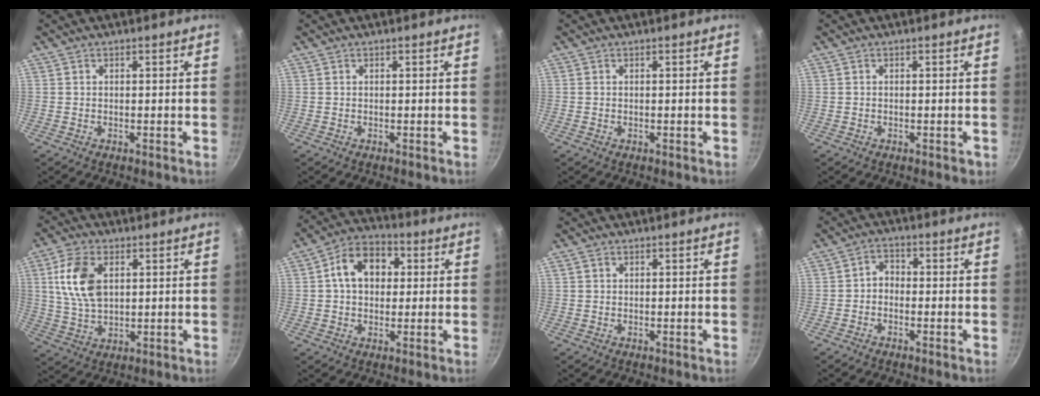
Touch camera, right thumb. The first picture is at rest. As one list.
[{"total": 0.0}, {"total": 0.0}, {"total": 0.9, "force": [-0.4, 0.5, 0.6], "torque": [-0.008, 0.003, -0.005]}, {"total": 11.2, "force": [2.9, 6.7, 8.4], "torque": [-0.153, -0.007, 0.058]}, {"total": 11.3, "force": [2.1, 8.3, 7.4], "torque": [-0.083, 0.021, 0.019]}, {"total": 1.0, "force": [0.4, 0.8, 0.4], "torque": [-0.005, 0.002, 0.006]}, {"total": 3.2, "force": [-0.8, 2.6, 1.7], "torque": [-0.015, 0.015, -0.022]}]